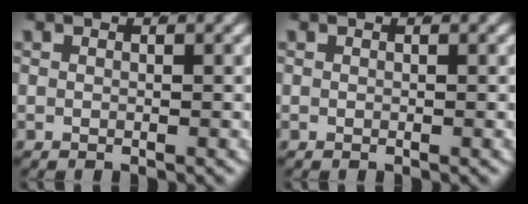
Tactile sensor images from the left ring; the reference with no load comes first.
{"total": 1.2, "force": [-0.2, -1.1, -0.3], "torque": [0.012, -0.013, 0.008]}